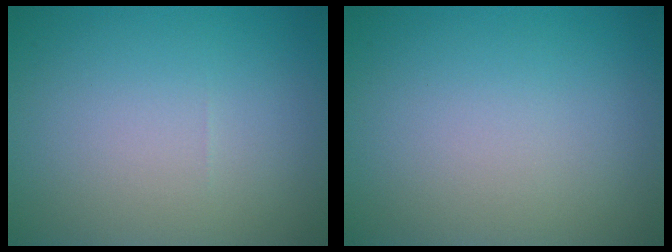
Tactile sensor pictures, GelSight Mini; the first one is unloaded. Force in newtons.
{"total": 0.0}